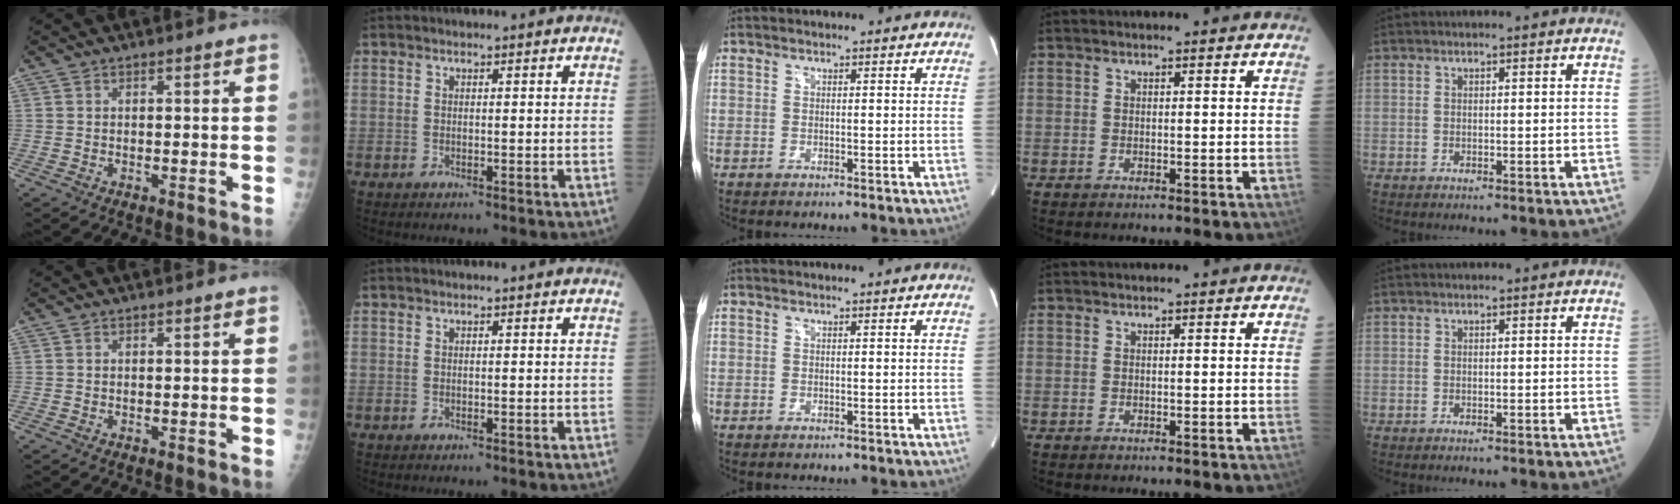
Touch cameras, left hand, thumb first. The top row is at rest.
{}